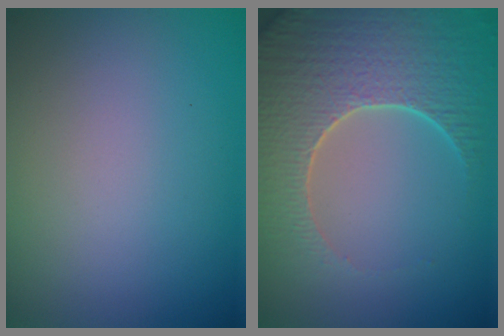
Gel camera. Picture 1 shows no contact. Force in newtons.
{"total": 7.3, "press": 5.8, "slide": 4.3}